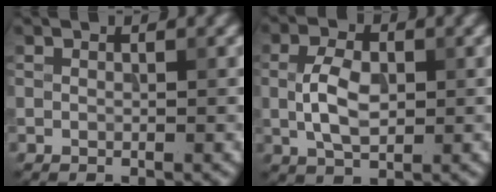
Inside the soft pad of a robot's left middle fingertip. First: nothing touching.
{"total": 4.3, "force": [0.0, 2.5, 3.4], "torque": [-0.075, 0.003, 0.000]}